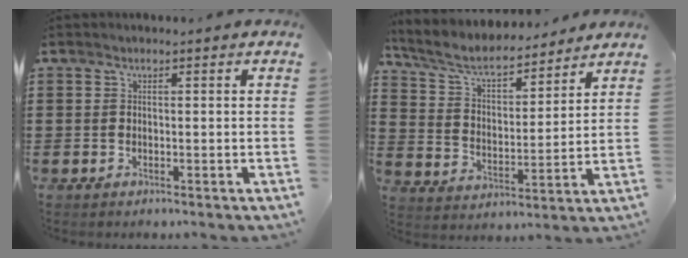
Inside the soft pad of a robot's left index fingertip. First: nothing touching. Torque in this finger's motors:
{"motor_torque": [2.14, 0.00, 0.49, 0.16]}